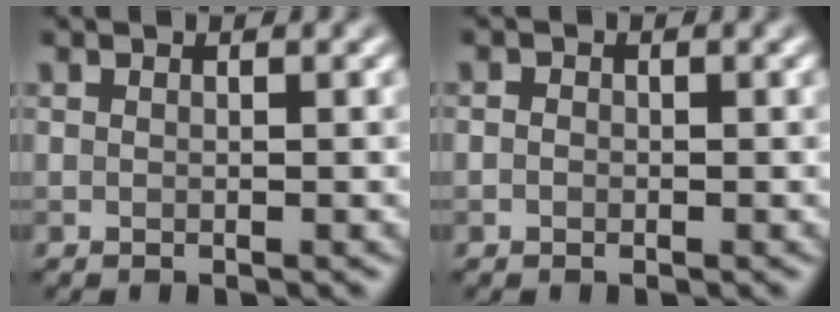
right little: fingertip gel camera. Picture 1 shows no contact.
{"total": 0.5, "force": [-0.1, 0.5, 0.2], "torque": [-0.004, -0.001, -0.003]}